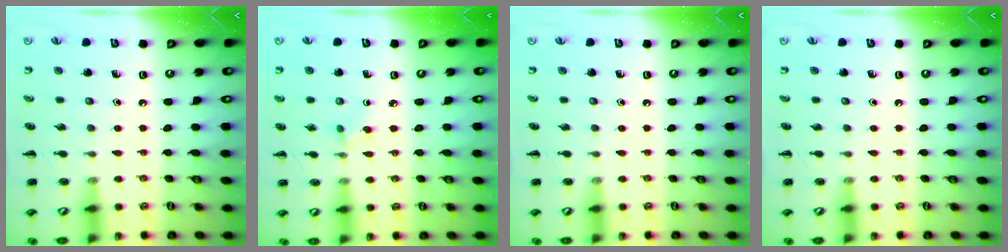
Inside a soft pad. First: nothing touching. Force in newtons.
{"total": 2.7, "press": 2.5, "slide": 1.1}
{"total": 0.0}
{"total": 0.0}